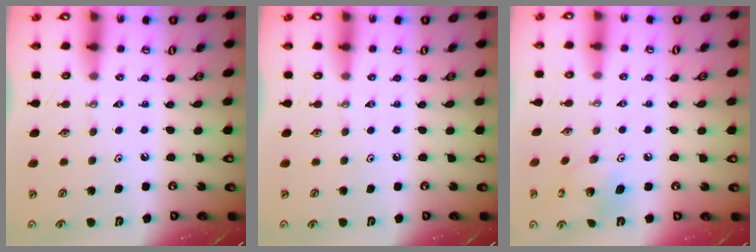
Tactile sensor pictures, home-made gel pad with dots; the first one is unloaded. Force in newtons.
{"total": 0.0}
{"total": 7.4, "press": 7.4, "slide": 0.2}